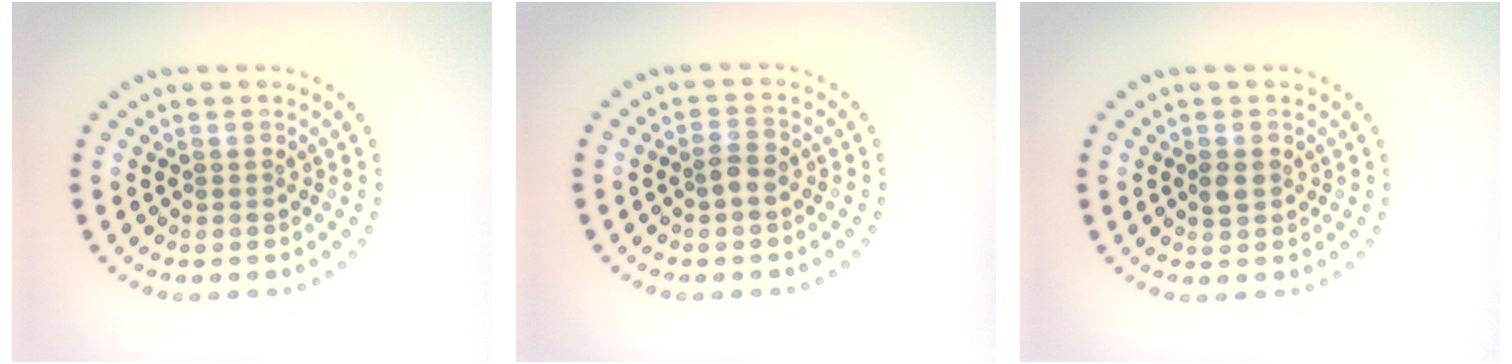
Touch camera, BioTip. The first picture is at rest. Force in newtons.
{"total": 1.5, "press": 1.3, "slide": 0.6}
{"total": 1.4, "press": 1.4, "slide": 0.1}